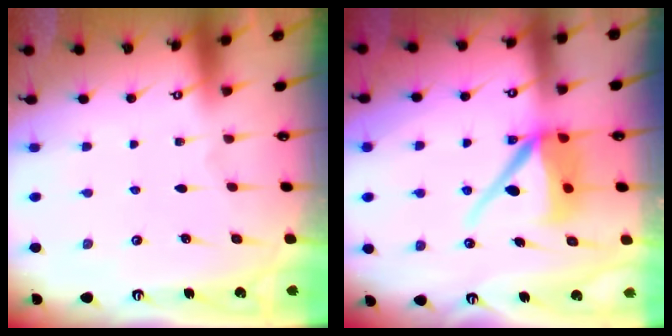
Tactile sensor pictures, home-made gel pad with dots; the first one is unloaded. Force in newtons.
{"total": 9.8, "press": 9.7, "slide": 1.0}